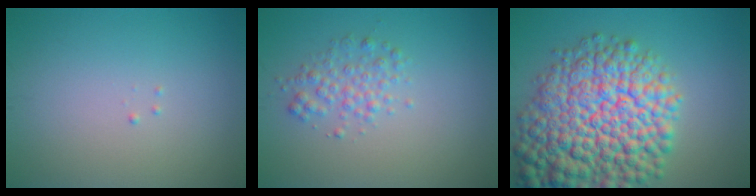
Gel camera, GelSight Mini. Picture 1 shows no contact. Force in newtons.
{"total": 2.2, "press": 2.2, "slide": 0.0}
{"total": 13.6, "press": 13.6, "slide": 0.6}